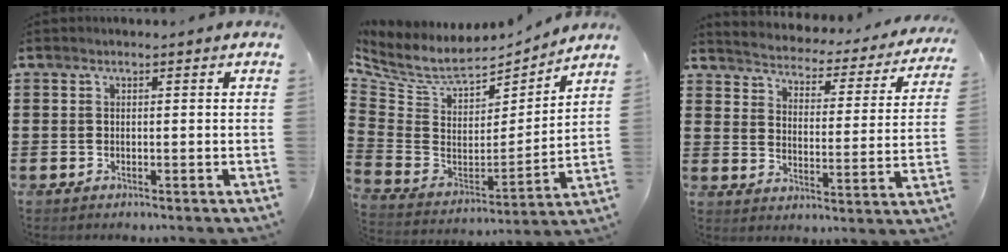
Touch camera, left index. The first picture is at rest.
{"total": 7.9, "force": [6.7, 2.8, 3.3], "torque": [-0.100, -0.046, 0.116]}
{"total": 2.6, "force": [2.6, -0.1, 0.0], "torque": [-0.021, -0.033, 0.033]}